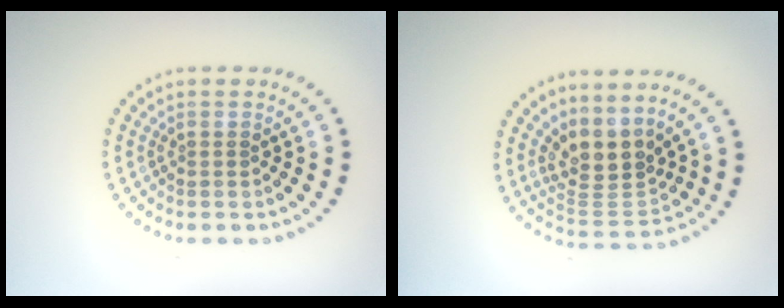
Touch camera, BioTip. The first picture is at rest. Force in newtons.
{"total": 3.9, "press": 3.0, "slide": 2.5}